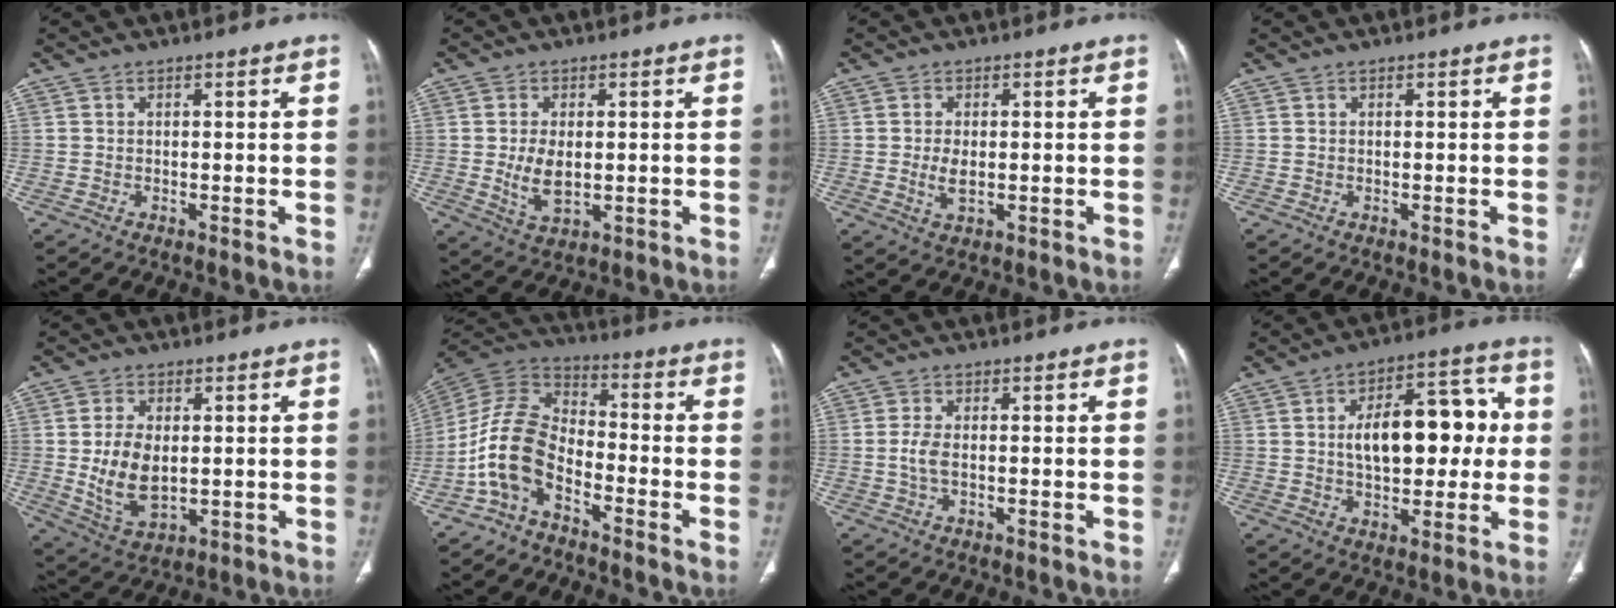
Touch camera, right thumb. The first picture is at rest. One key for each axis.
{"total": 6.4, "fx": -0.1, "fy": 3.7, "fz": 5.3, "tx": -0.099, "ty": -0.009, "tz": 0.008}
{"total": 3.8, "fx": -0.2, "fy": 2.2, "fz": 3.1, "tx": -0.060, "ty": -0.005, "tz": 0.000}
{"total": 0.0}
{"total": 10.0, "fx": 0.1, "fy": 6.0, "fz": 8.0, "tx": -0.146, "ty": -0.010, "tz": 0.017}
{"total": 11.8, "fx": -5.7, "fy": 6.8, "fz": 7.9, "tx": -0.153, "ty": 0.062, "tz": -0.126}
{"total": 2.7, "fx": -0.3, "fy": 1.2, "fz": 2.4, "tx": -0.064, "ty": 0.001, "tz": -0.006}
{"total": 16.5, "fx": 1.4, "fy": 9.1, "fz": 13.7, "tx": -0.168, "ty": 0.033, "tz": 0.022}